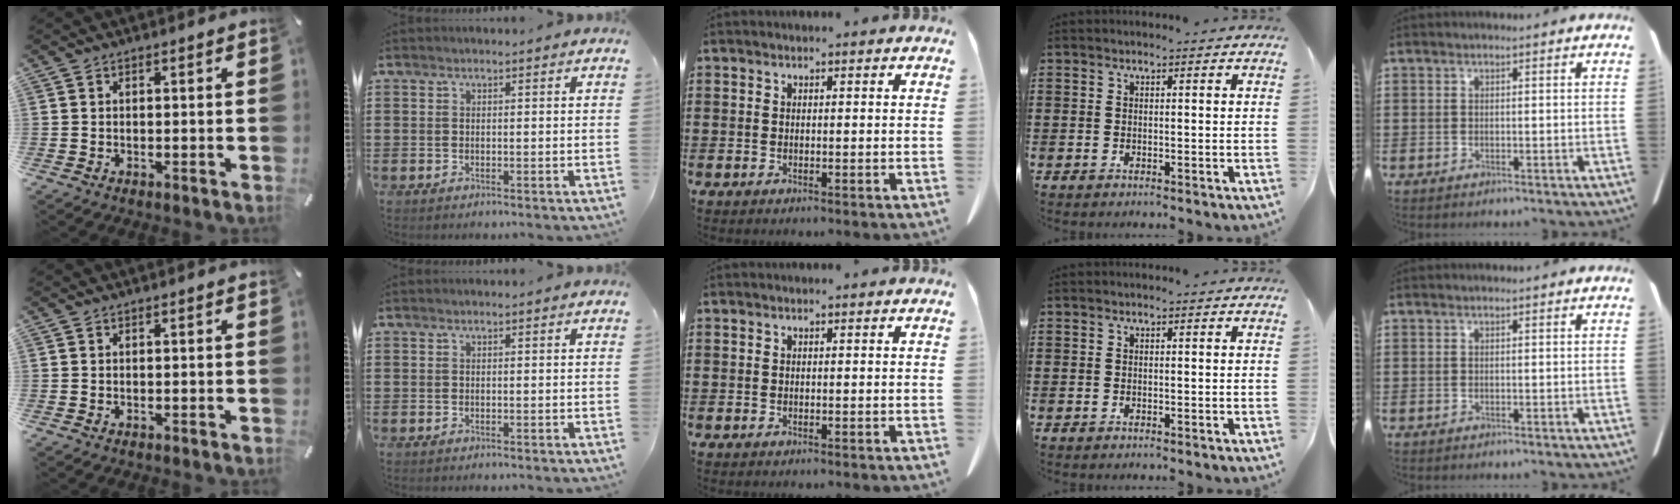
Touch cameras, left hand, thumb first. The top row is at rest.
{}